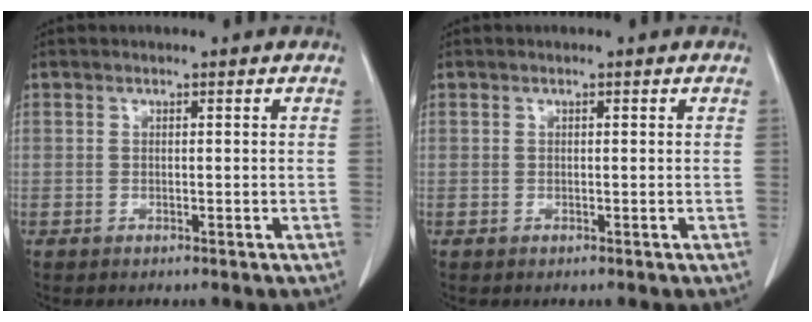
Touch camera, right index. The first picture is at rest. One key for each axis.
{"total": 0.0}